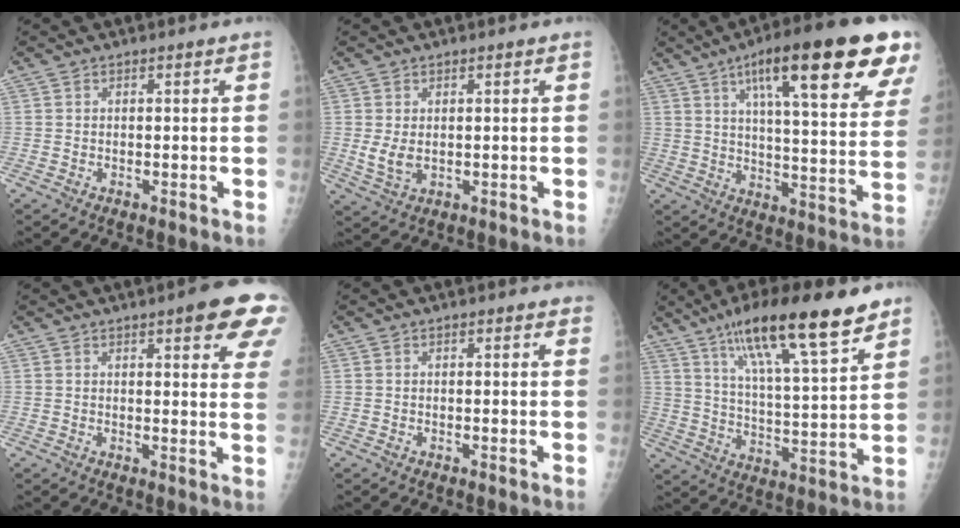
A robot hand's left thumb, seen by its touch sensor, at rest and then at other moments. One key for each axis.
{"total": 3.5, "fx": 0.2, "fy": 2.3, "fz": 2.6, "tx": -0.047, "ty": -0.011, "tz": 0.013}
{"total": 26.3, "fx": 13.9, "fy": 5.8, "fz": 21.5, "tx": -0.293, "ty": -0.025, "tz": 0.199}
{"total": 12.1, "fx": 6.7, "fy": 3.2, "fz": 9.5, "tx": -0.084, "ty": -0.024, "tz": 0.073}
{"total": 1.3, "fx": 0.9, "fy": 0.6, "fz": 0.8, "tx": -0.004, "ty": -0.002, "tz": 0.006}
{"total": 20.9, "fx": 13.5, "fy": 4.2, "fz": 15.3, "tx": -0.236, "ty": -0.045, "tz": 0.224}